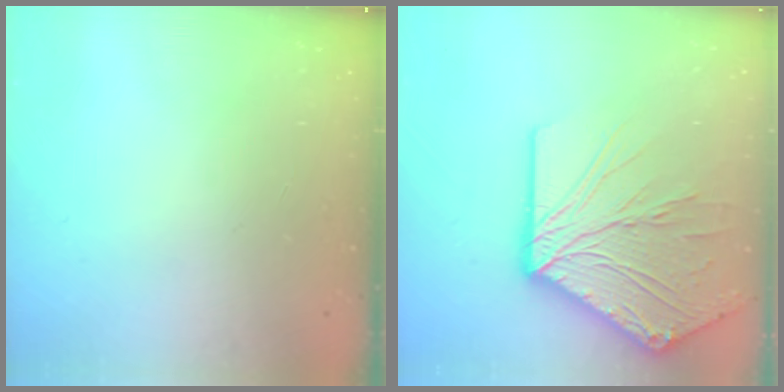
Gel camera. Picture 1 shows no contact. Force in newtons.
{"total": 22.4, "press": 22.3, "slide": 2.8}